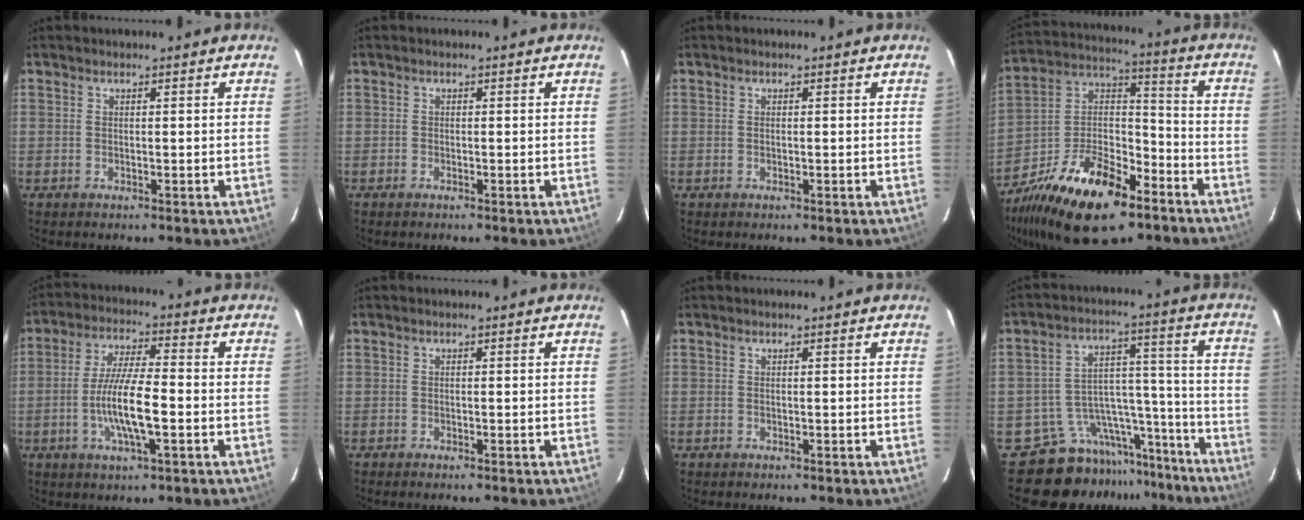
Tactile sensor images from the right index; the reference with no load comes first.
{"total": 0.5, "force": [-0.4, 0.2, 0.2], "torque": [-0.003, 0.000, -0.011]}
{"total": 0.0}
{"total": 22.9, "force": [-13.3, 10.7, 15.2], "torque": [-0.302, 0.002, -0.228]}
{"total": 10.0, "force": [-2.7, 1.8, 9.4], "torque": [-0.184, -0.004, -0.050]}
{"total": 0.7, "force": [-0.6, 0.3, 0.2], "torque": [-0.007, -0.002, -0.012]}
{"total": 0.0}
{"total": 14.7, "force": [-13.2, 6.3, 0.1], "torque": [0.005, 0.080, -0.196]}